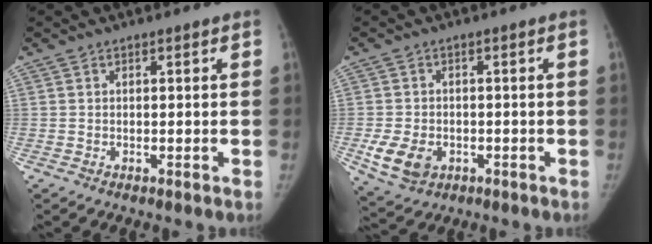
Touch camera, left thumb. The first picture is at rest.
{"total": 7.0, "force": [-2.1, 5.3, 4.1], "torque": [-0.071, -0.001, -0.027]}